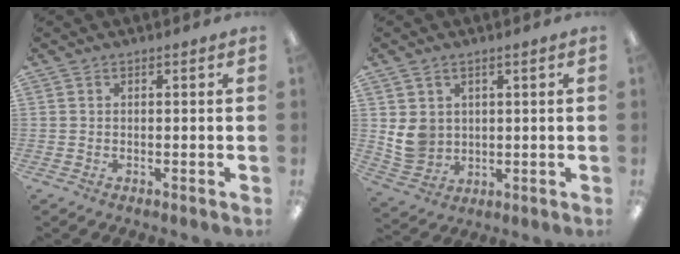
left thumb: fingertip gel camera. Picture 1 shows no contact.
{"total": 6.5, "force": [2.0, 5.7, 2.5], "torque": [-0.040, 0.002, 0.042]}